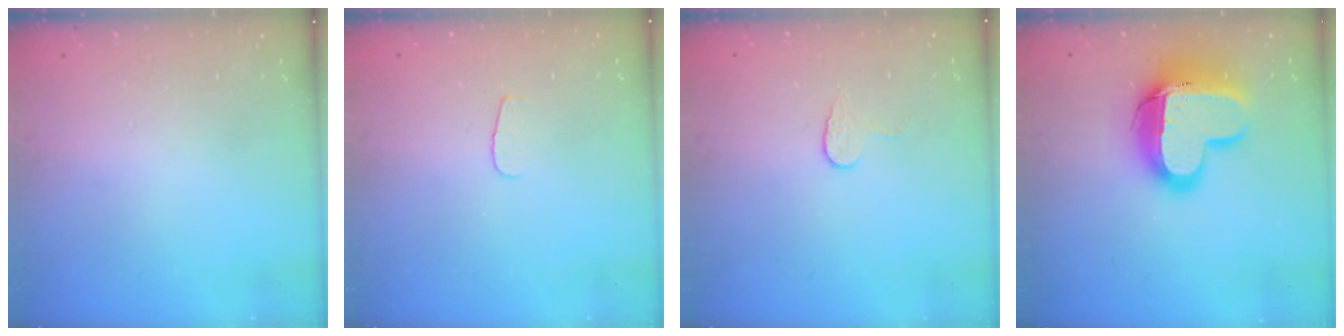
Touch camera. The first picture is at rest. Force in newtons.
{"total": 3.5, "press": 3.5, "slide": 0.4}
{"total": 5.3, "press": 5.3, "slide": 0.5}
{"total": 17.0, "press": 17.0, "slide": 1.2}